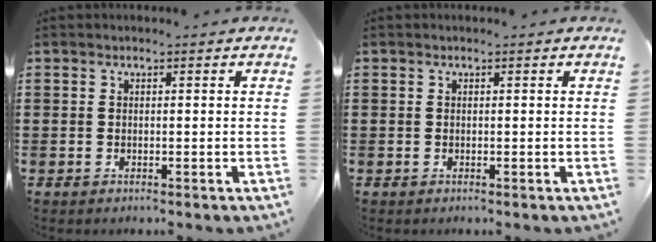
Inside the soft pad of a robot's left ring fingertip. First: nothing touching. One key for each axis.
{"total": 0.0}